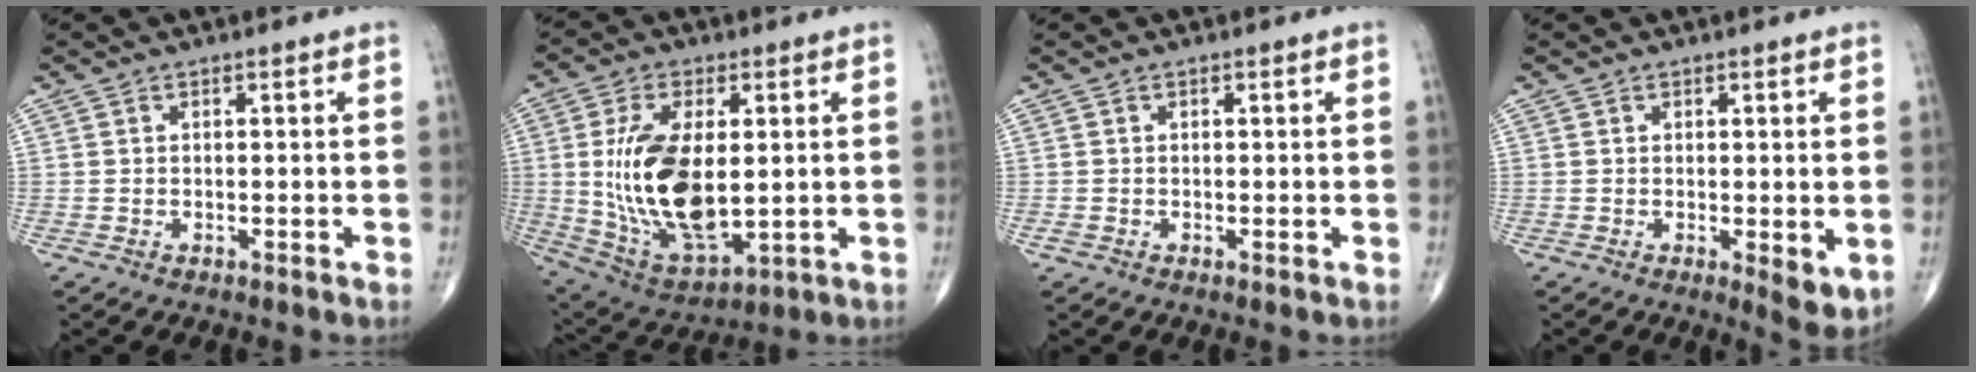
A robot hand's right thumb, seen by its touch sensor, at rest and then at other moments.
{"total": 18.4, "force": [0.9, 9.2, 15.9], "torque": [-0.303, -0.019, 0.035]}
{"total": 0.8, "force": [-0.2, 0.5, 0.5], "torque": [-0.011, -0.003, -0.007]}
{"total": 4.5, "force": [-0.6, 1.7, 4.1], "torque": [-0.053, -0.014, -0.006]}